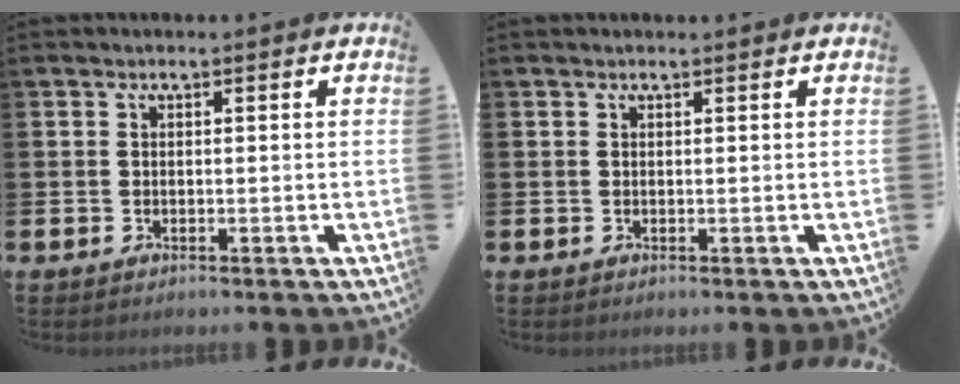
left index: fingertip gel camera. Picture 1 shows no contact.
{"total": 0.0}